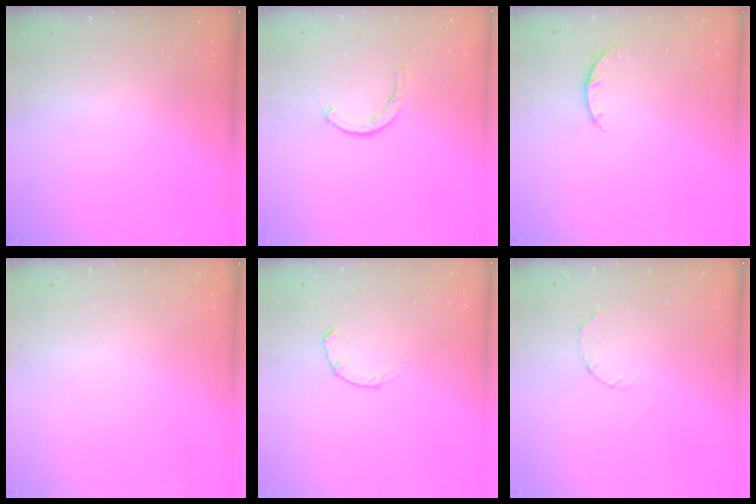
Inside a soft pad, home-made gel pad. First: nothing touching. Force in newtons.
{"total": 1.6, "press": 1.5, "slide": 0.4}
{"total": 3.2, "press": 3.2, "slide": 0.5}
{"total": 0.0}
{"total": 2.3, "press": 2.2, "slide": 0.4}
{"total": 3.9, "press": 3.8, "slide": 0.5}